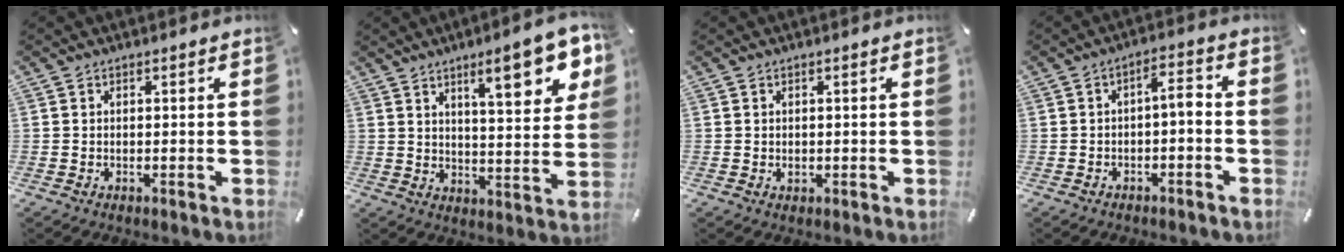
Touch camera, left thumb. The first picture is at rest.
{"total": 14.5, "force": [7.8, 4.3, 11.5], "torque": [-0.151, -0.036, 0.117]}
{"total": 0.8, "force": [0.0, 0.7, 0.4], "torque": [-0.008, 0.003, -0.002]}
{"total": 4.6, "force": [-1.7, 1.8, 3.8], "torque": [-0.068, 0.021, -0.036]}